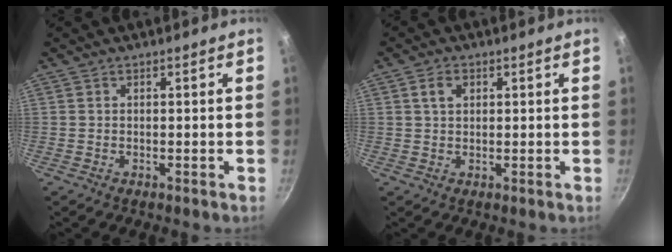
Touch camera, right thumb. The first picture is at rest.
{"total": 1.3, "force": [0.5, 0.9, 0.8], "torque": [-0.012, 0.004, 0.008]}